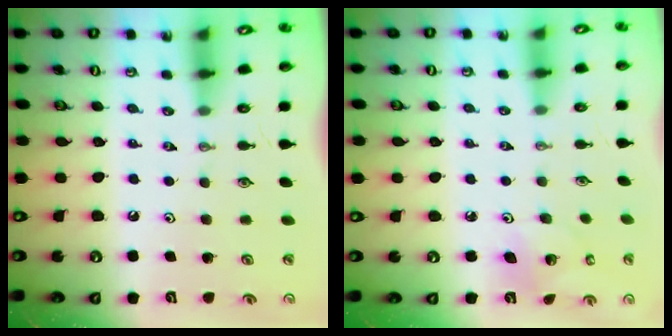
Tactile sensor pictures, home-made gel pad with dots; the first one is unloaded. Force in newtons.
{"total": 4.0, "press": 4.0, "slide": 0.4}